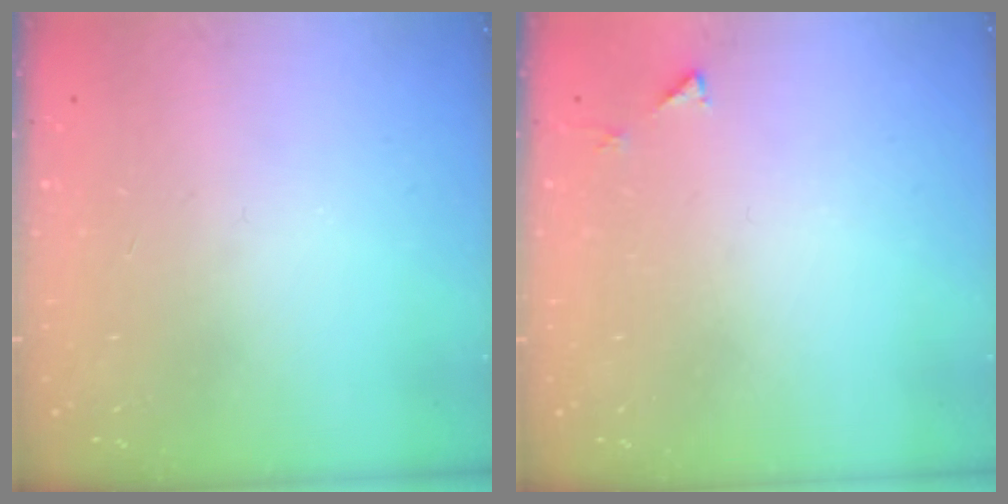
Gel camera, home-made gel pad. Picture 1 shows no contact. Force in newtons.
{"total": 3.5, "press": 3.5, "slide": 0.3}